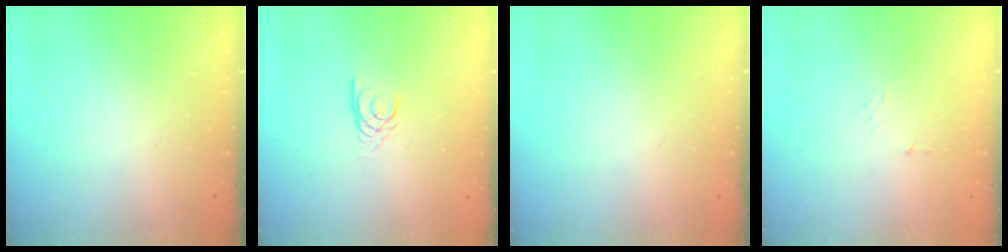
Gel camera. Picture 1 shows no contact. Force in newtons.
{"total": 2.3, "press": 2.3, "slide": 0.2}
{"total": 0.0}
{"total": 4.9, "press": 4.9, "slide": 0.5}